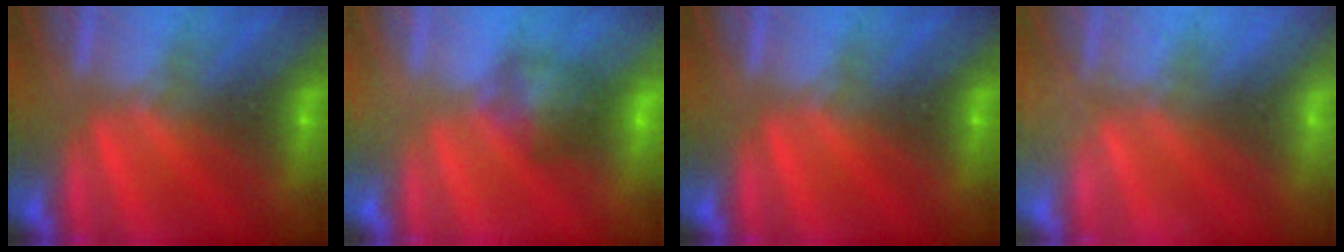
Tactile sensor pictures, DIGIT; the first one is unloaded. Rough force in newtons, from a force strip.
{"total": 2.9}
{"total": 0.0}
{"total": 2.4}